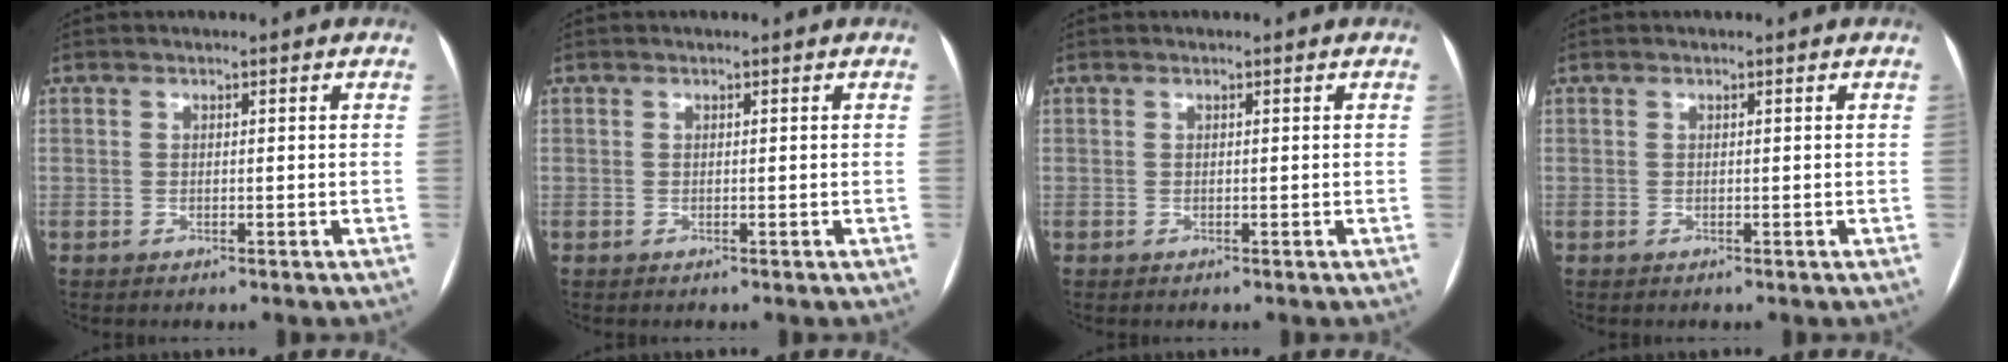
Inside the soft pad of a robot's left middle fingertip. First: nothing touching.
{"total": 0.0}
{"total": 0.0}
{"total": 0.0}